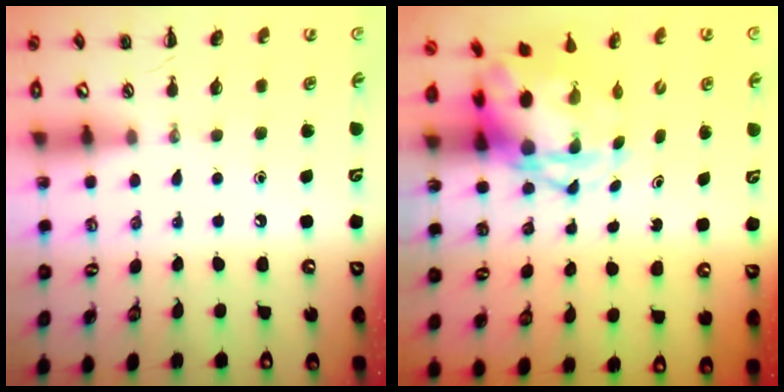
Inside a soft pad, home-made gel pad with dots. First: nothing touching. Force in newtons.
{"total": 4.8, "press": 4.6, "slide": 1.2}